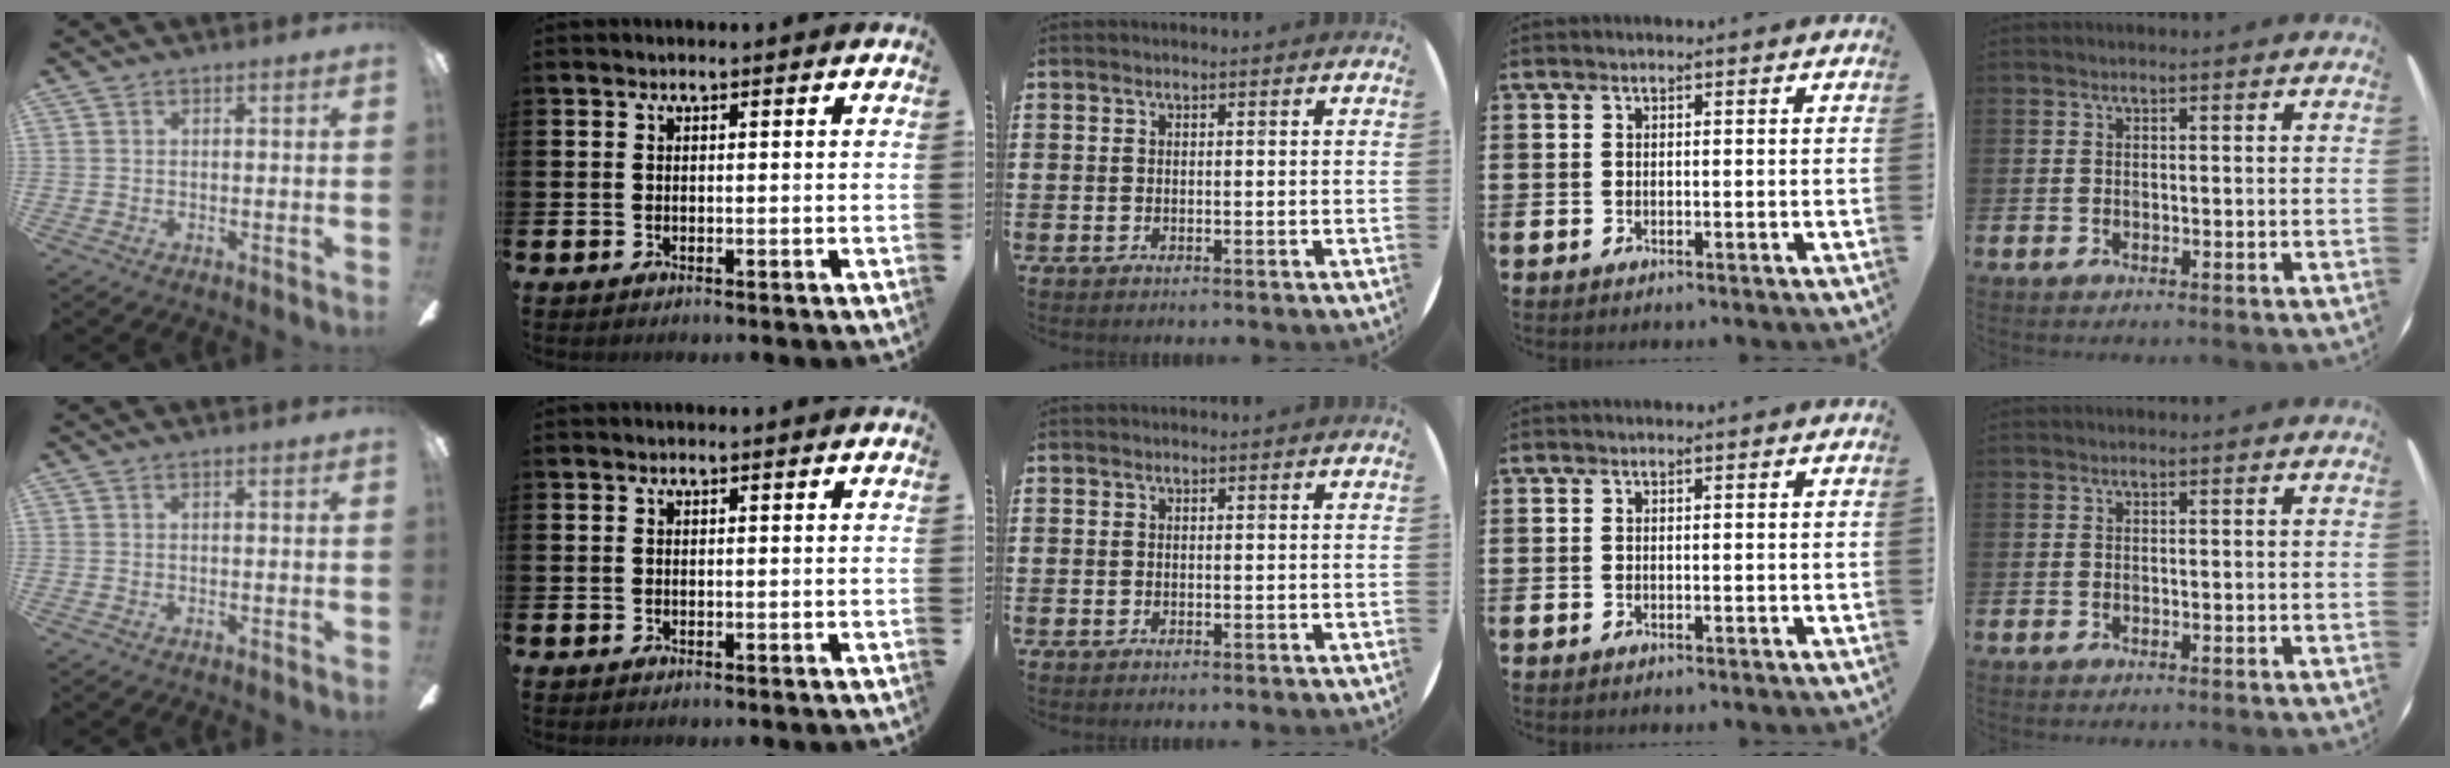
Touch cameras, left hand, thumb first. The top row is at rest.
{}